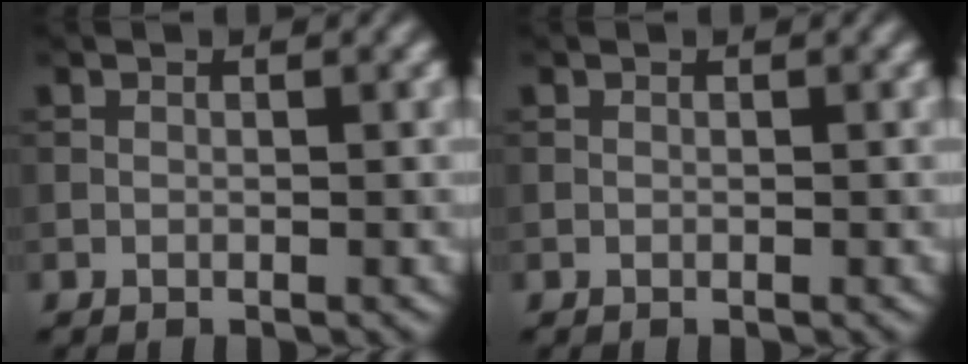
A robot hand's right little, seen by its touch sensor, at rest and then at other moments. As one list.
[{"total": 0.0}]